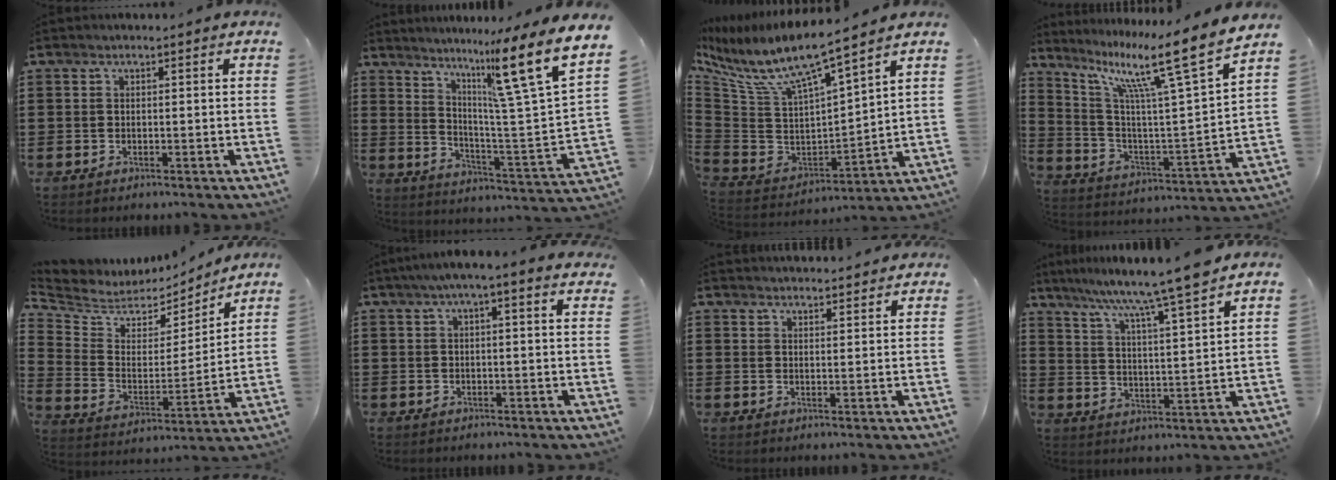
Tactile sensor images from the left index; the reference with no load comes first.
{"total": 13.9, "force": [8.7, 0.3, 10.8], "torque": [-0.185, -0.070, 0.124]}
{"total": 8.3, "force": [6.0, 1.1, 5.5], "torque": [-0.131, -0.049, 0.097]}
{"total": 13.1, "force": [9.1, 0.6, 9.4], "torque": [-0.179, -0.067, 0.131]}
{"total": 5.2, "force": [4.6, 2.3, 0.4], "torque": [-0.046, -0.043, 0.077]}
{"total": 2.3, "force": [1.2, 0.5, 1.9], "torque": [-0.040, 0.005, 0.020]}
{"total": 2.5, "force": [2.5, -0.2, -0.1], "torque": [-0.004, -0.007, 0.049]}
{"total": 8.1, "force": [6.9, -1.6, 4.0], "torque": [-0.103, -0.047, 0.108]}